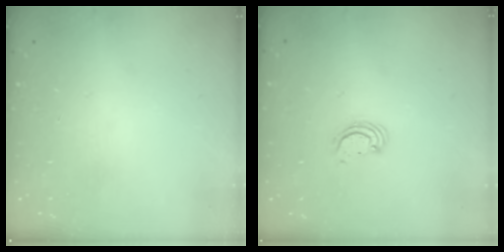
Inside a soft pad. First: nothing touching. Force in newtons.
{"total": 2.2, "press": 2.2, "slide": 0.2}